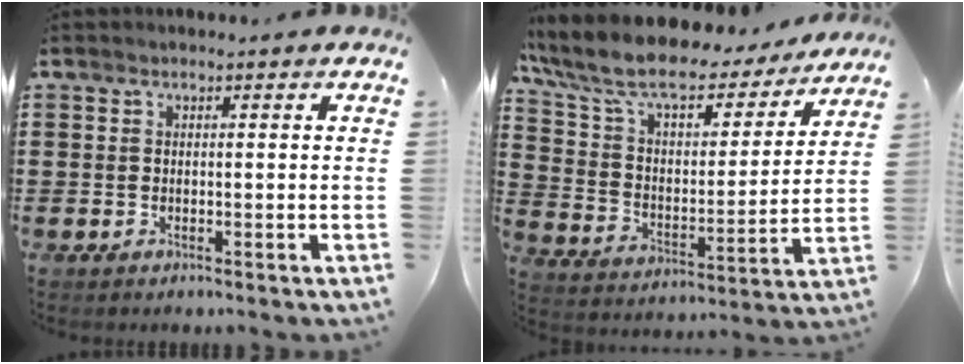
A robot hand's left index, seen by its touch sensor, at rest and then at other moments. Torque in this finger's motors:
{"motor_torque": [1.72, -0.42, 1.05, 0.14]}